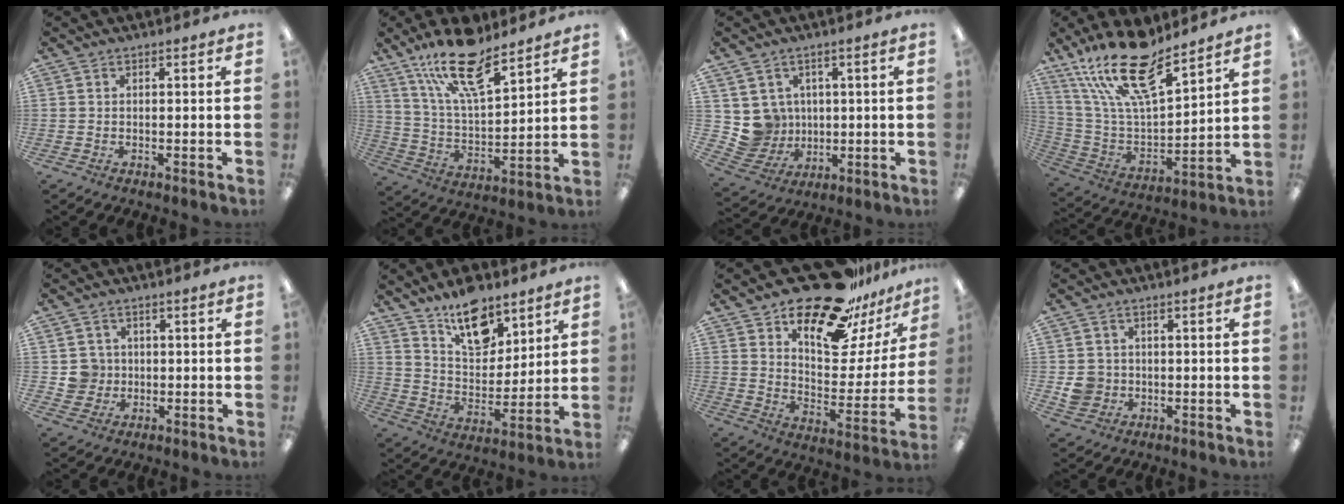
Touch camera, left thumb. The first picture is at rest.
{"total": 18.7, "force": [13.2, 6.4, 11.6], "torque": [-0.213, -0.062, 0.228]}
{"total": 7.7, "force": [2.0, 7.4, 0.5], "torque": [-0.034, -0.009, 0.051]}
{"total": 21.1, "force": [15.2, 6.9, 13.0], "torque": [-0.262, -0.094, 0.264]}
{"total": 5.0, "force": [0.3, 4.9, 0.5], "torque": [-0.008, 0.007, 0.005]}
{"total": 15.0, "force": [10.9, 7.7, 6.9], "torque": [-0.104, -0.065, 0.195]}
{"total": 23.4, "force": [18.5, 9.1, 11.2], "torque": [-0.169, -0.118, 0.314]}
{"total": 4.8, "force": [-0.2, 4.6, 1.2], "torque": [-0.013, 0.007, -0.001]}